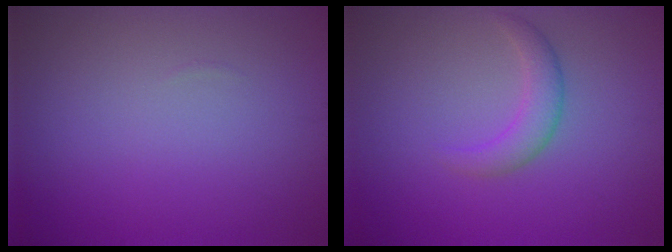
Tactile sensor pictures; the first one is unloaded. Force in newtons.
{"total": 2.3, "press": 2.3, "slide": 0.2}